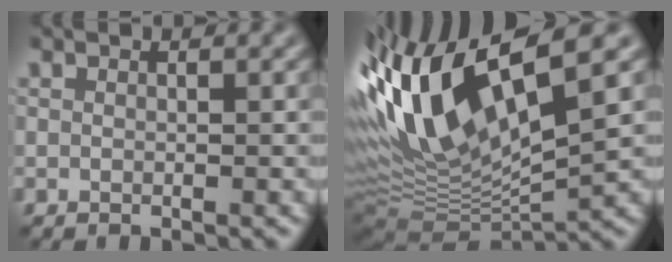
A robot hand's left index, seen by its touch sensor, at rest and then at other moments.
{"total": 14.2, "force": [4.1, 4.8, 12.7], "torque": [-0.263, 0.016, 0.078]}